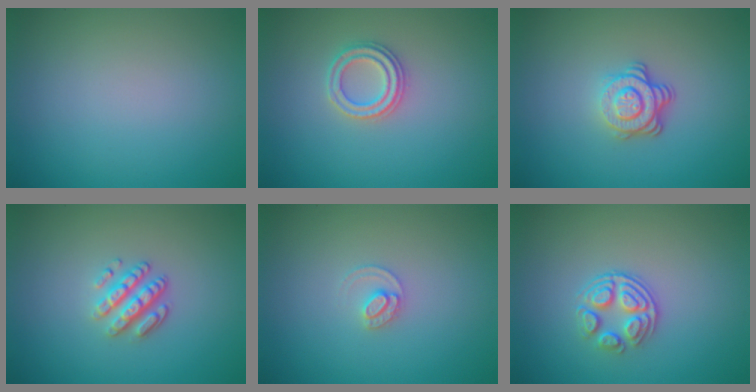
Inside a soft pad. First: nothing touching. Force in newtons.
{"total": 2.2, "press": 2.2, "slide": 0.3}
{"total": 3.6, "press": 2.6, "slide": 2.5}
{"total": 3.1, "press": 2.6, "slide": 1.7}
{"total": 1.5, "press": 1.5, "slide": 0.2}
{"total": 3.1, "press": 2.6, "slide": 1.8}